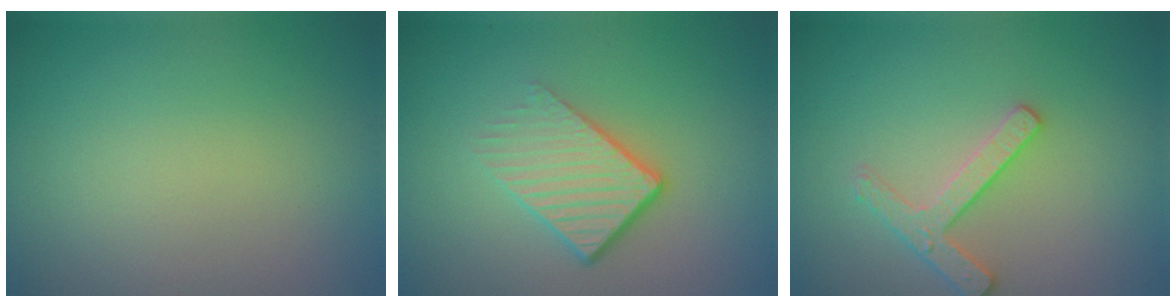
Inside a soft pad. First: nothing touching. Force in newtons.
{"total": 4.4, "press": 2.8, "slide": 3.4}
{"total": 2.5, "press": 2.4, "slide": 0.5}